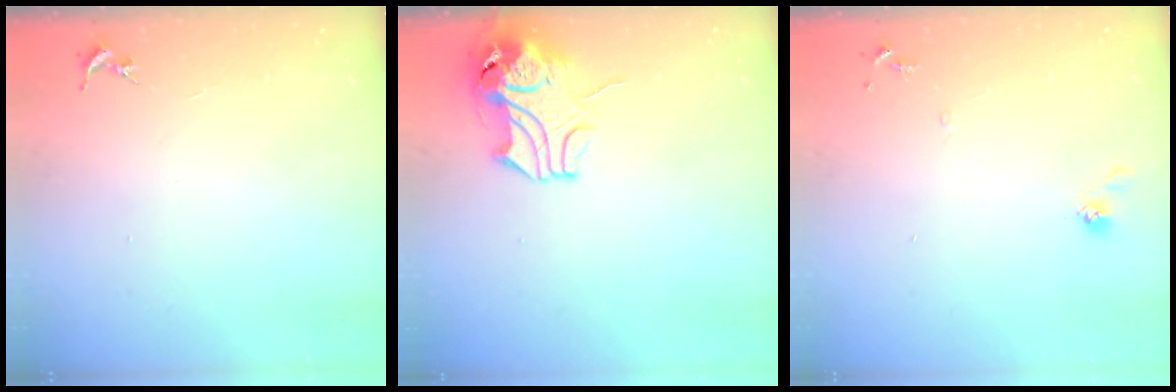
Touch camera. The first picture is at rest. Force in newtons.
{"total": 10.6, "press": 10.5, "slide": 1.8}
{"total": 7.3, "press": 7.3, "slide": 0.4}